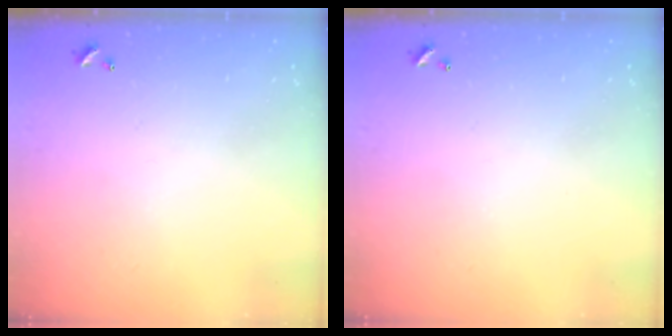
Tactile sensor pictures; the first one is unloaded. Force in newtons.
{"total": 0.0}